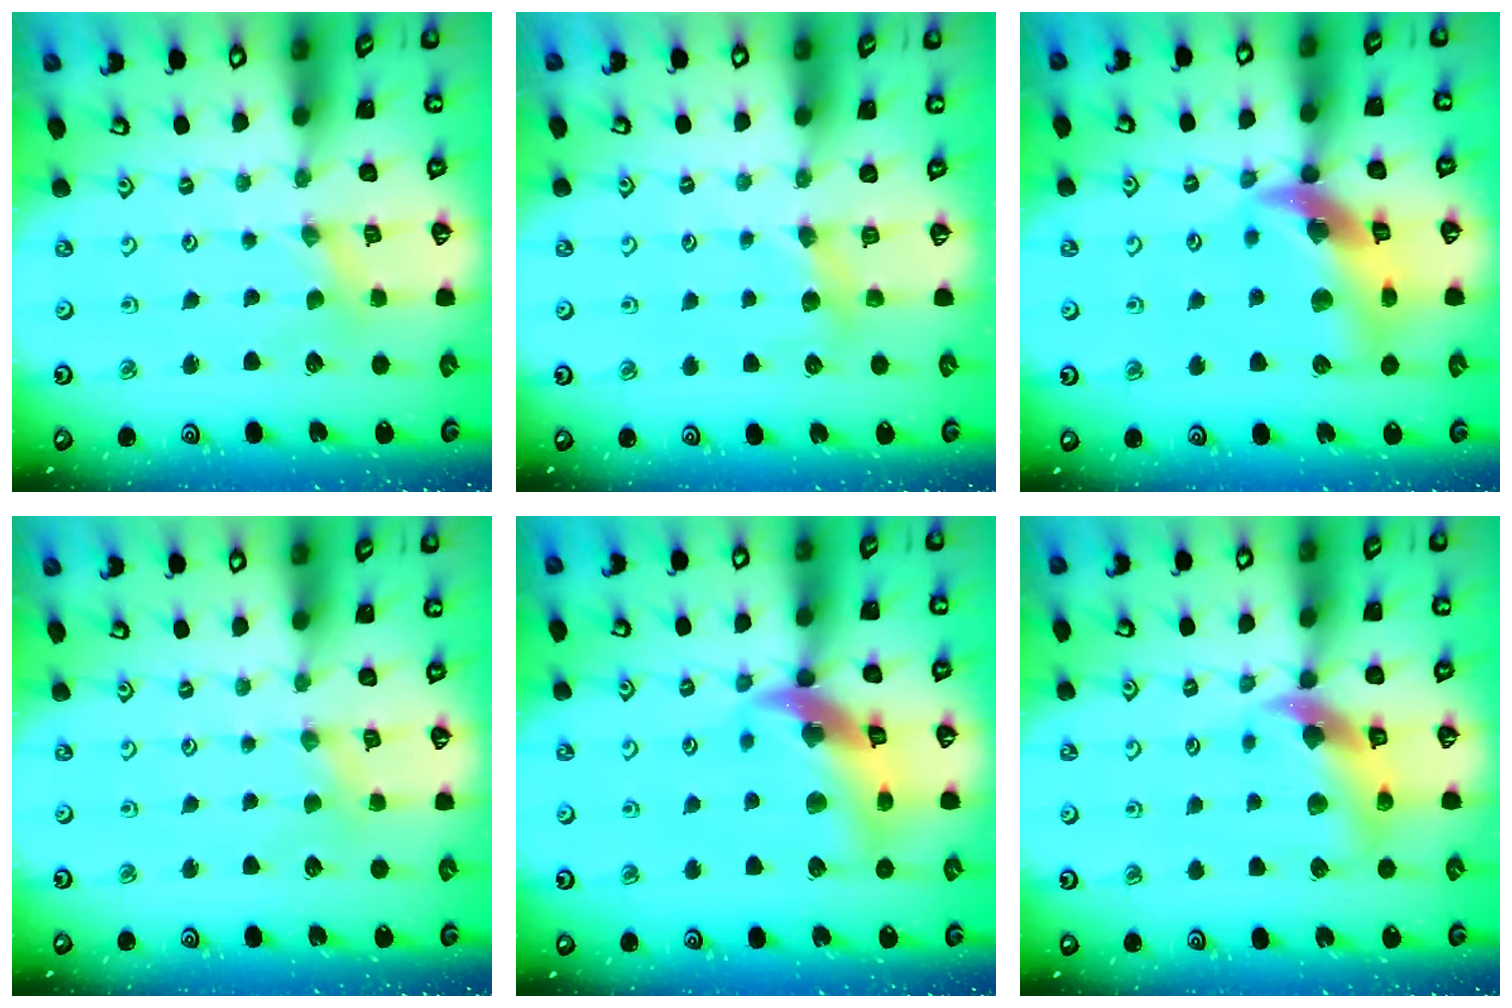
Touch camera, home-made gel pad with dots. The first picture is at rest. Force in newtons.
{"total": 4.6, "press": 4.6, "slide": 0.5}
{"total": 17.5, "press": 17.3, "slide": 2.4}
{"total": 2.0, "press": 2.0, "slide": 0.4}
{"total": 15.8, "press": 15.6, "slide": 2.1}
{"total": 10.2, "press": 10.1, "slide": 1.6}